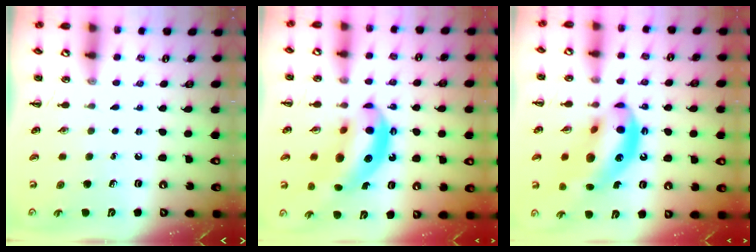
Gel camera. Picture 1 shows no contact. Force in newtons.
{"total": 15.1, "press": 14.4, "slide": 4.2}
{"total": 16.9, "press": 16.4, "slide": 4.3}